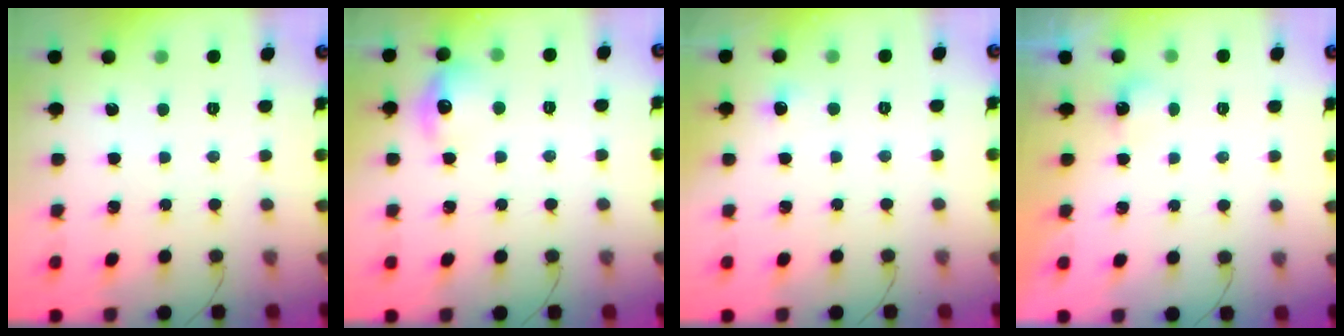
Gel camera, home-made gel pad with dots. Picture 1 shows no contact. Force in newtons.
{"total": 9.4, "press": 9.4, "slide": 0.5}
{"total": 3.5, "press": 3.2, "slide": 1.5}
{"total": 2.2, "press": 2.2, "slide": 0.5}